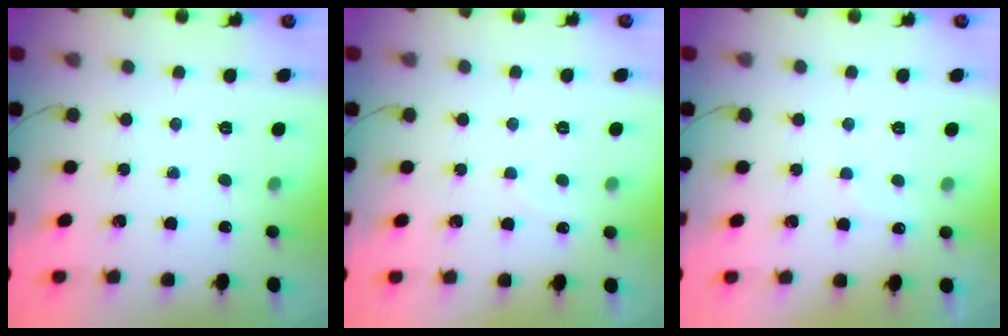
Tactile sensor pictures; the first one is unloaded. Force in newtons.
{"total": 4.8, "press": 4.6, "slide": 1.5}
{"total": 6.1, "press": 6.0, "slide": 1.4}